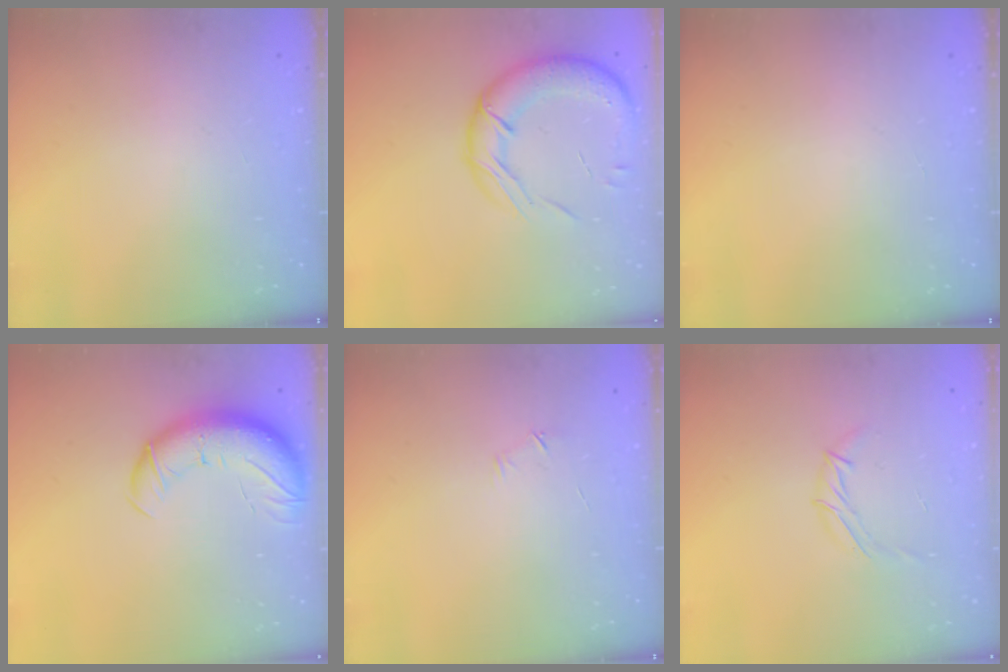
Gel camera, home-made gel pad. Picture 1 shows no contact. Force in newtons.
{"total": 17.6, "press": 17.1, "slide": 4.2}
{"total": 0.0}
{"total": 12.8, "press": 12.5, "slide": 3.1}
{"total": 4.0, "press": 3.8, "slide": 1.1}
{"total": 6.0, "press": 6.0, "slide": 0.4}